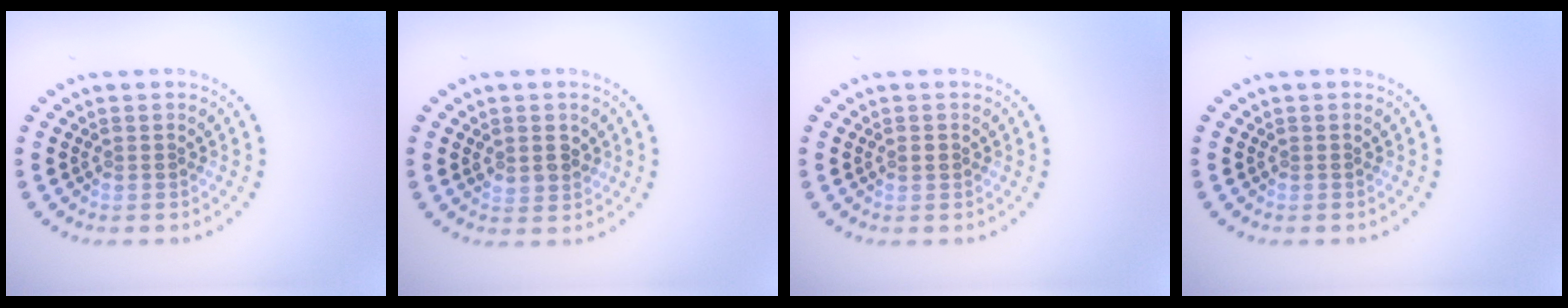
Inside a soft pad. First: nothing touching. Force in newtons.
{"total": 1.8, "press": 1.7, "slide": 0.5}
{"total": 1.1, "press": 1.1, "slide": 0.0}
{"total": 0.0}